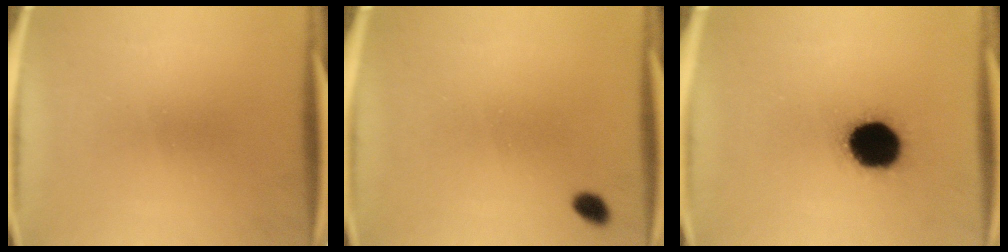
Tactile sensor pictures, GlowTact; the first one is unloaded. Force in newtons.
{"total": 1.9}
{"total": 16.6}